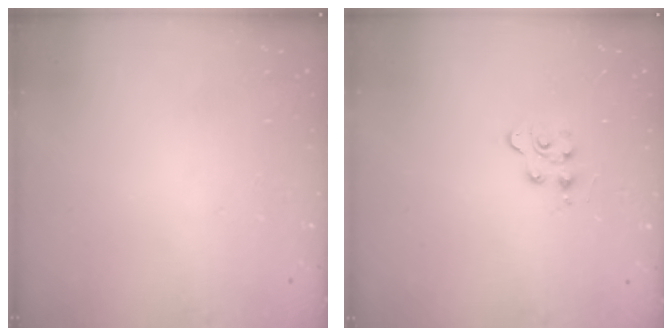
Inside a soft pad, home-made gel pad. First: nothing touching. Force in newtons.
{"total": 3.5, "press": 3.4, "slide": 0.6}